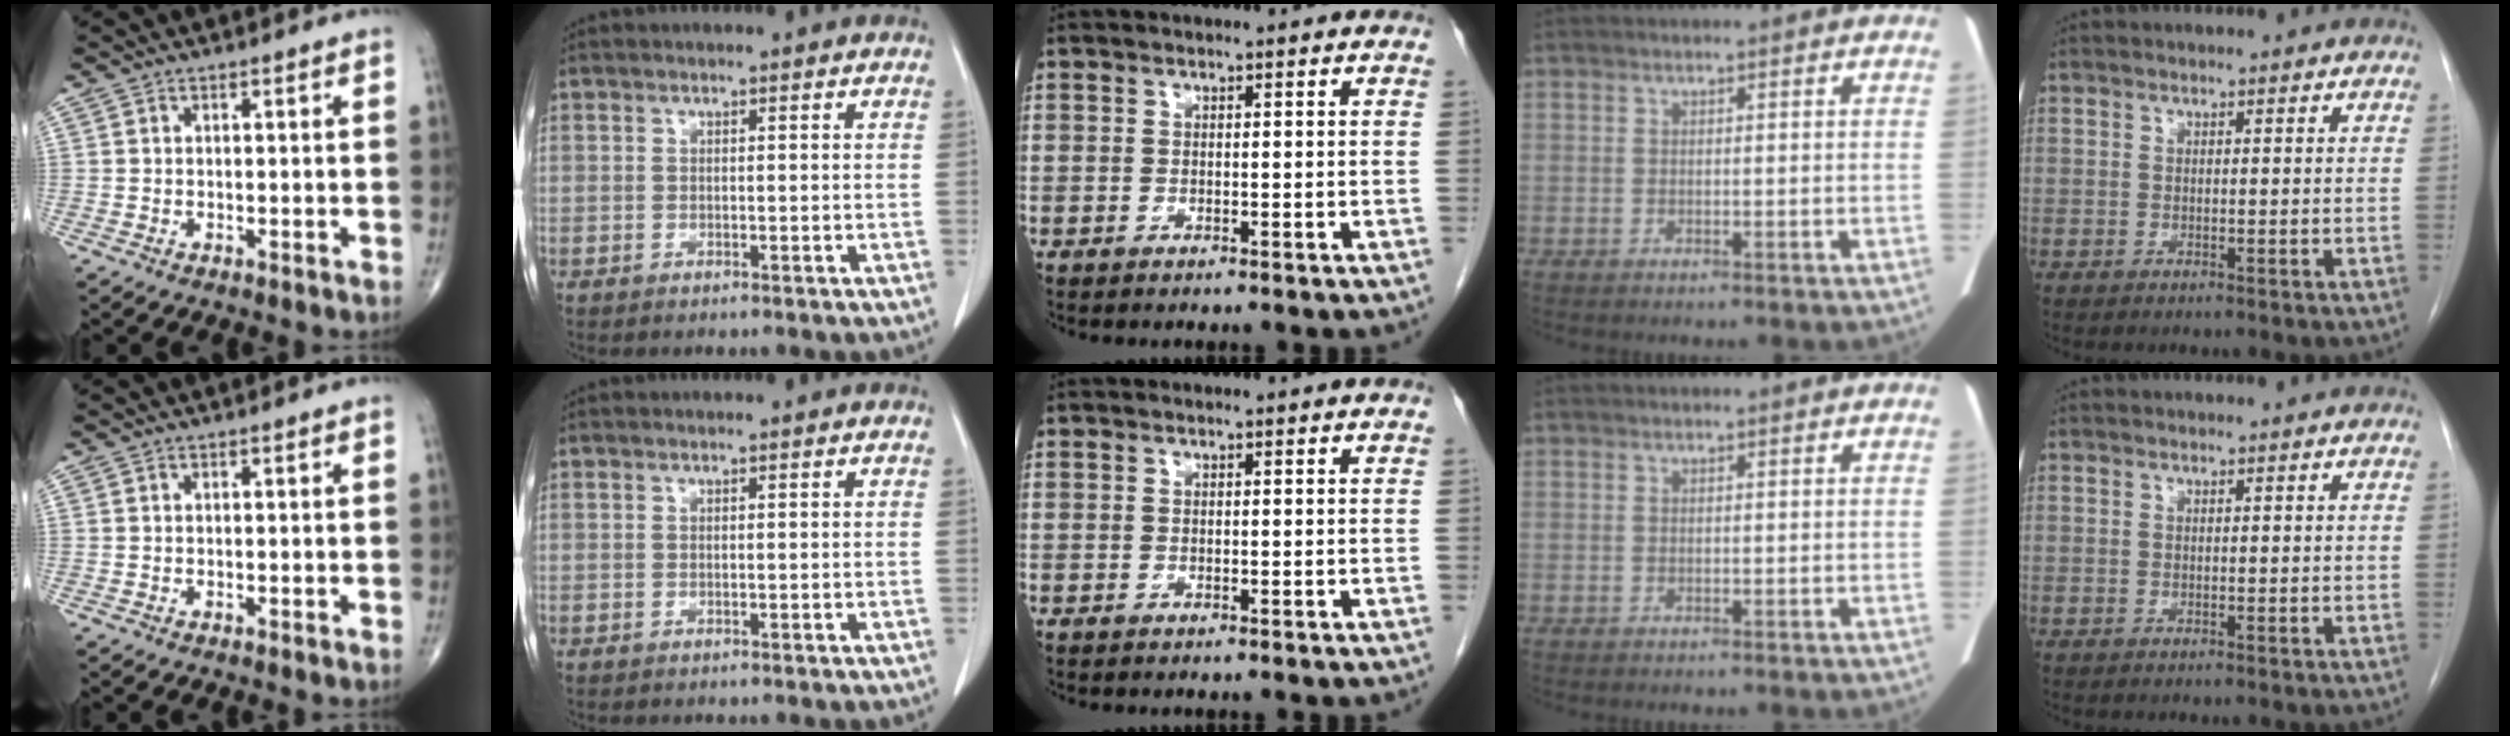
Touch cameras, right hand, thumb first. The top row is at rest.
{}